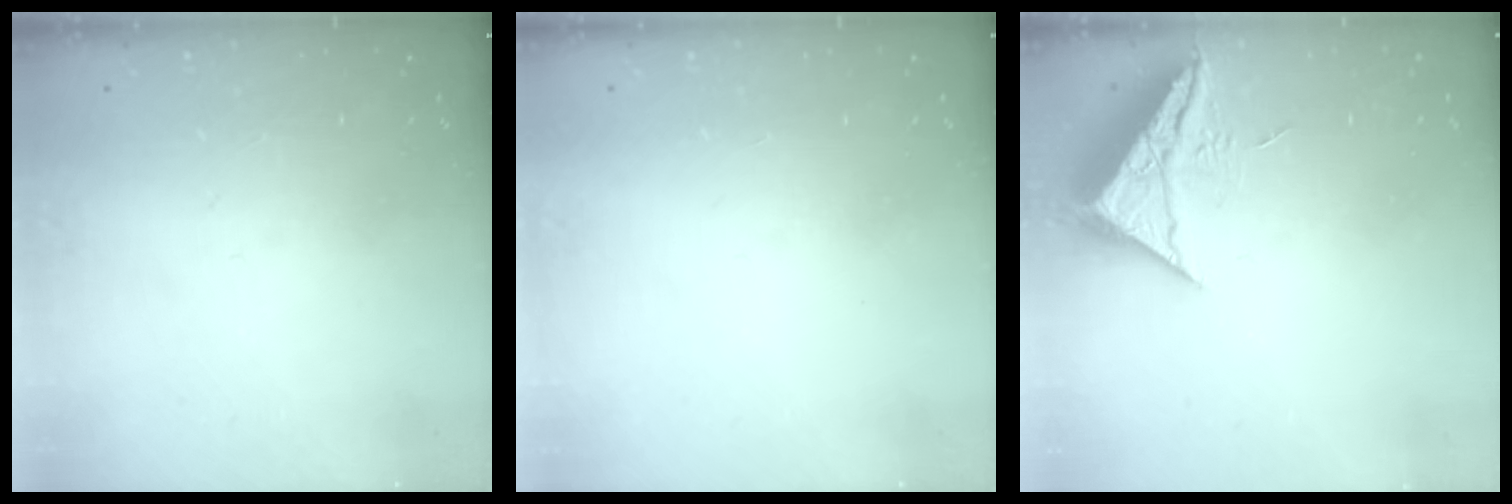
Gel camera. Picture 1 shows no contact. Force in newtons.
{"total": 1.5, "press": 1.5, "slide": 0.1}
{"total": 10.0, "press": 9.9, "slide": 0.8}